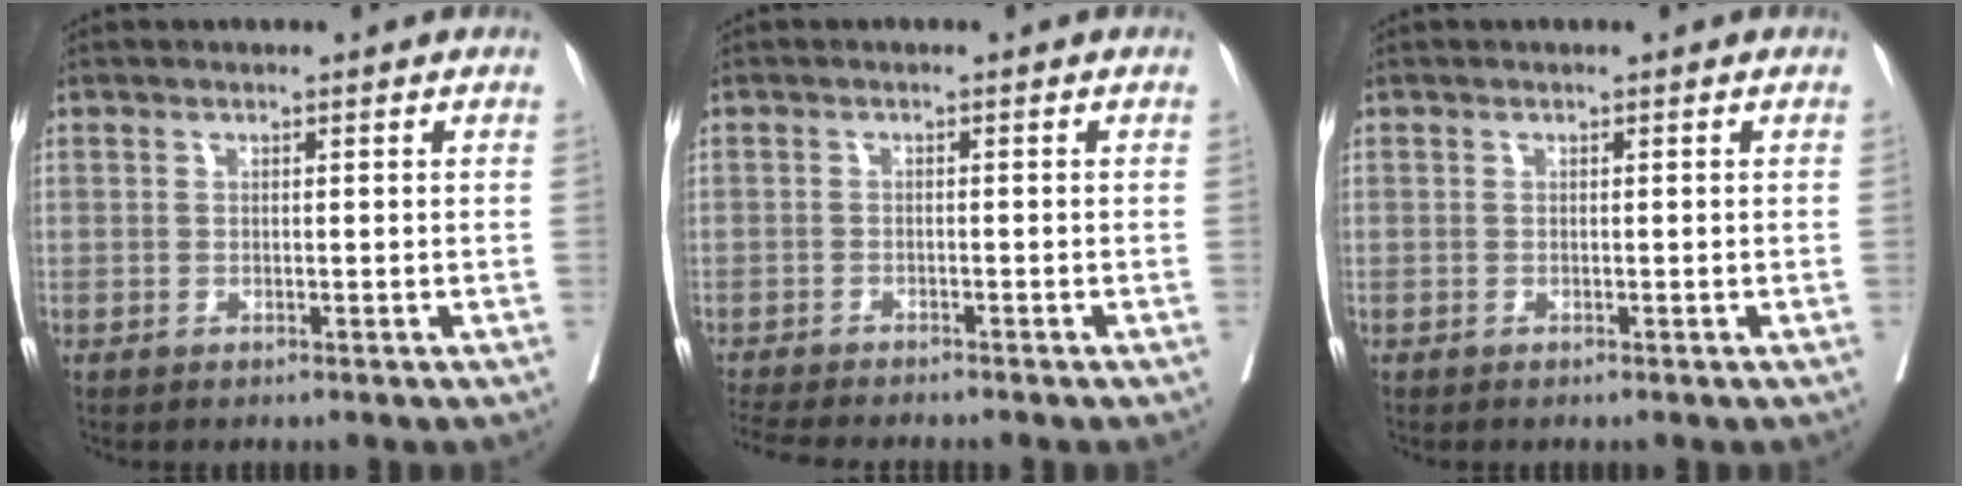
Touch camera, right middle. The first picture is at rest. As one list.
[{"total": 7.7, "force": [-7.0, 0.7, 3.2], "torque": [-0.047, -0.012, -0.109]}, {"total": 0.0}]